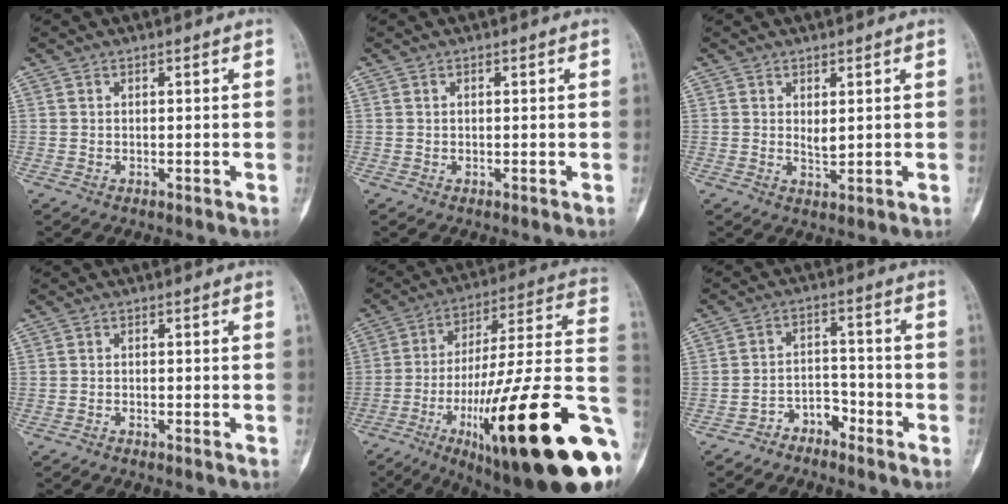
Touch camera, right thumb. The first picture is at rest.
{"total": 0.0}
{"total": 1.9, "force": [0.6, 0.7, 1.7], "torque": [-0.029, -0.009, 0.014]}
{"total": 0.9, "force": [-0.8, 0.0, 0.4], "torque": [-0.014, 0.004, -0.011]}
{"total": 34.8, "force": [-10.8, 7.5, 32.2], "torque": [-0.422, 0.036, -0.166]}
{"total": 4.6, "force": [-3.8, 2.4, 0.8], "torque": [0.006, 0.049, -0.067]}